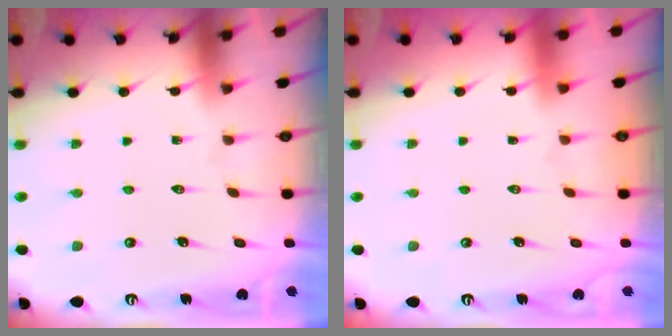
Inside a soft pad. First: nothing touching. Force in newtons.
{"total": 1.6, "press": 1.6, "slide": 0.1}